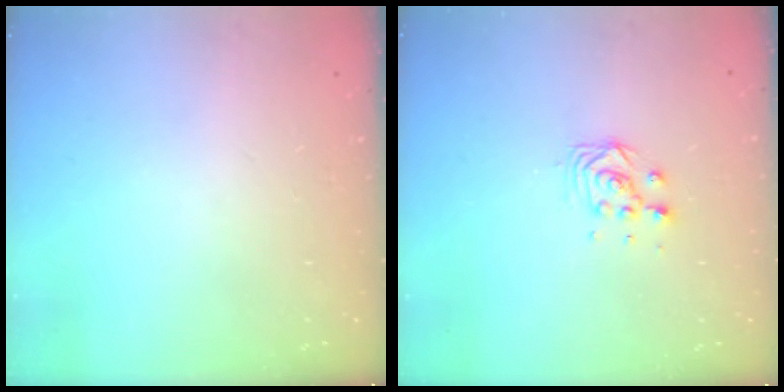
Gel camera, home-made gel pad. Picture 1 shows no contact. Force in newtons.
{"total": 6.1, "press": 6.1, "slide": 0.3}